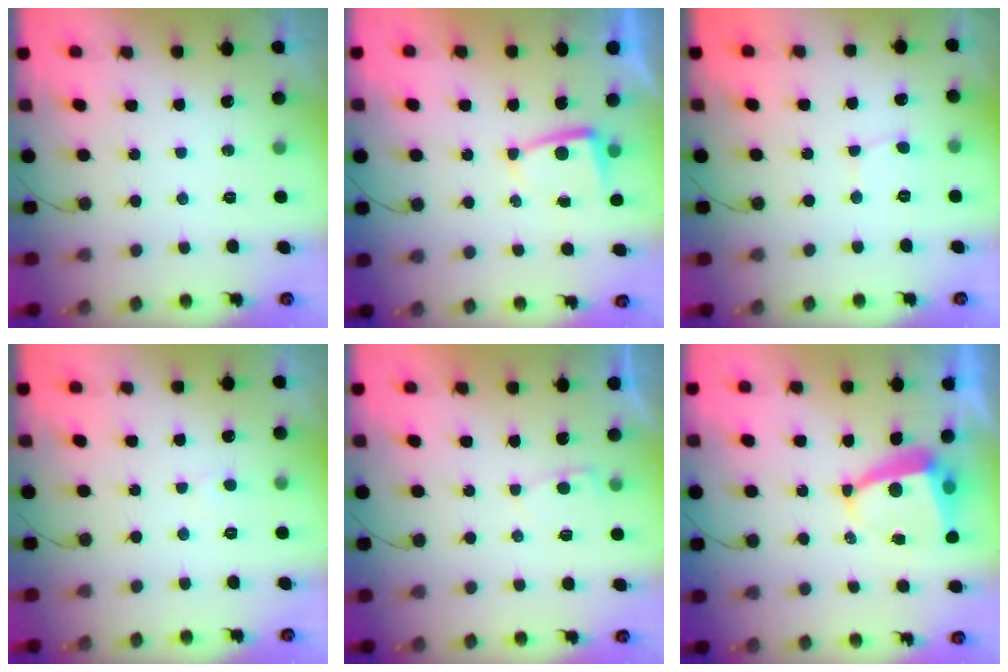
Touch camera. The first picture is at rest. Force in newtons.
{"total": 2.9, "press": 2.9, "slide": 0.4}
{"total": 2.1, "press": 2.1, "slide": 0.2}
{"total": 3.3, "press": 3.3, "slide": 0.3}
{"total": 2.3, "press": 2.3, "slide": 0.2}
{"total": 5.8, "press": 5.7, "slide": 0.6}